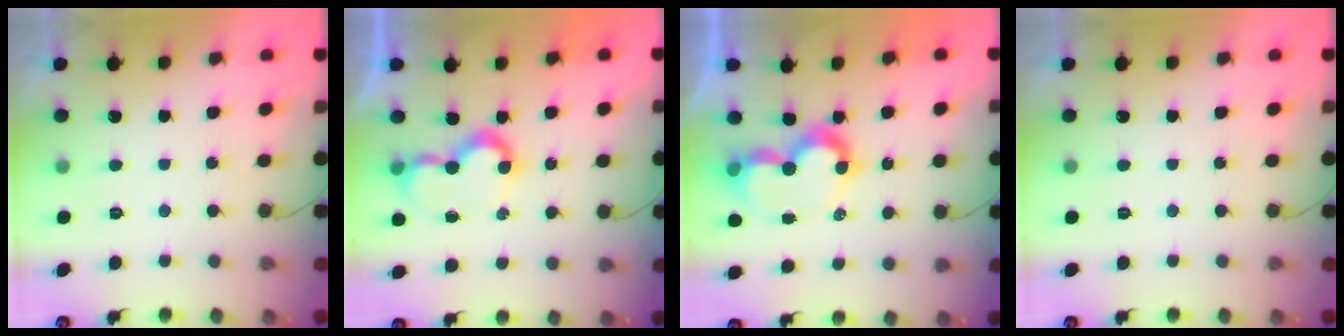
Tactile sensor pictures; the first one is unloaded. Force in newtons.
{"total": 8.3, "press": 8.2, "slide": 1.0}
{"total": 10.0, "press": 9.9, "slide": 1.0}
{"total": 0.0}